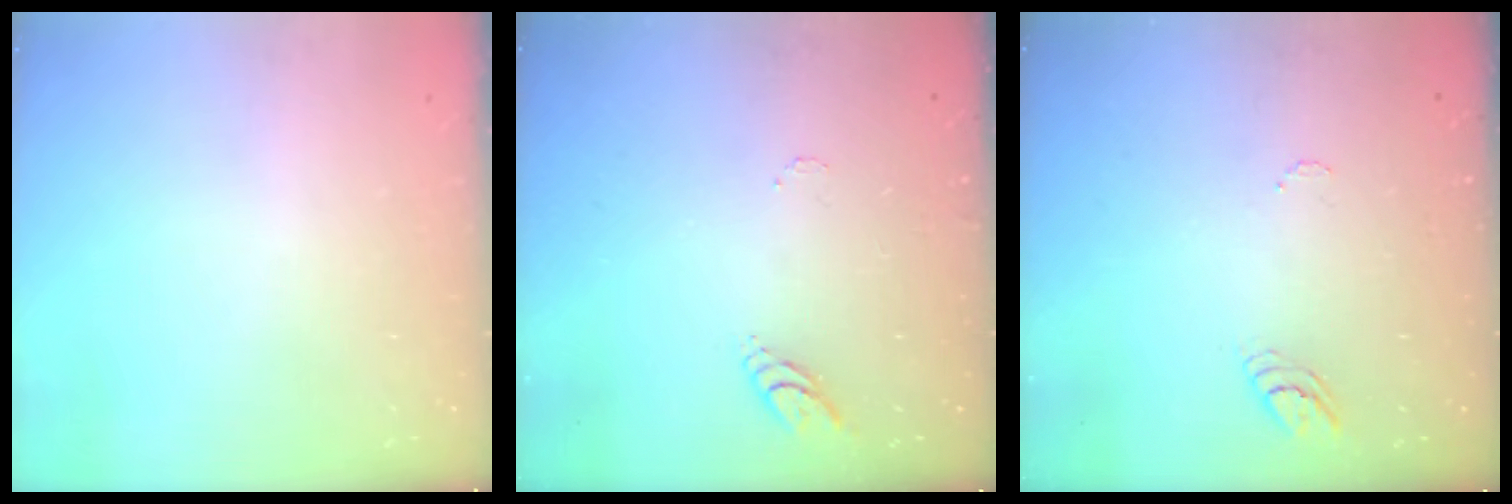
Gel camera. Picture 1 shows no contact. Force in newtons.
{"total": 4.1, "press": 4.1, "slide": 0.4}
{"total": 3.7, "press": 3.6, "slide": 0.3}